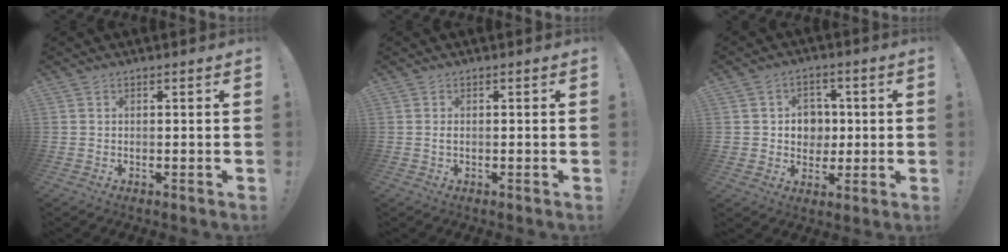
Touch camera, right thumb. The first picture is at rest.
{"total": 0.6, "force": [-0.1, 0.1, 0.6], "torque": [-0.012, 0.002, -0.002]}
{"total": 8.1, "force": [1.0, 7.7, 2.3], "torque": [-0.030, -0.008, 0.026]}